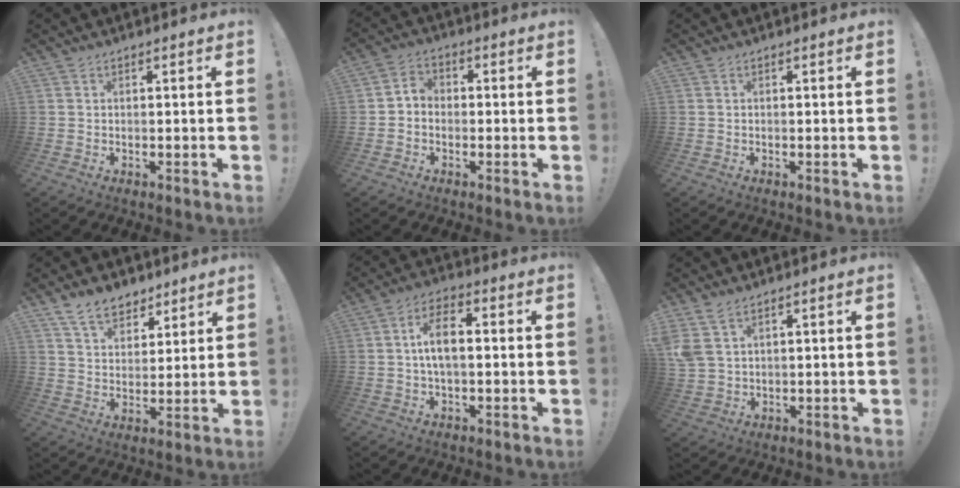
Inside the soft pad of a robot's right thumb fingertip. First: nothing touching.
{"total": 4.1, "force": [-2.0, 3.1, 2.0], "torque": [-0.034, 0.019, -0.033]}
{"total": 0.0}
{"total": 10.0, "force": [7.4, 5.7, 3.7], "torque": [-0.067, -0.041, 0.144]}
{"total": 8.2, "force": [0.3, 3.9, 7.2], "torque": [-0.125, 0.010, 0.005]}
{"total": 6.2, "force": [3.8, 3.2, 3.7], "torque": [-0.067, -0.011, 0.078]}